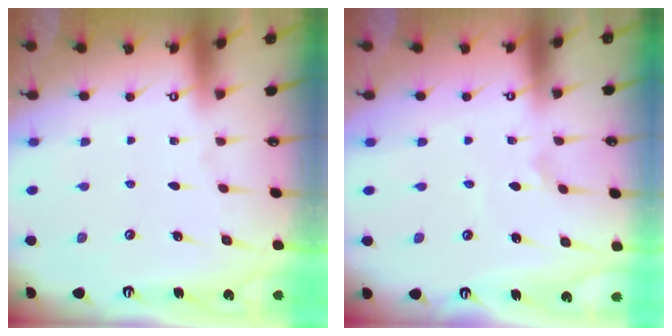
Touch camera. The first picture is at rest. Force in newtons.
{"total": 1.1, "press": 1.0, "slide": 0.4}